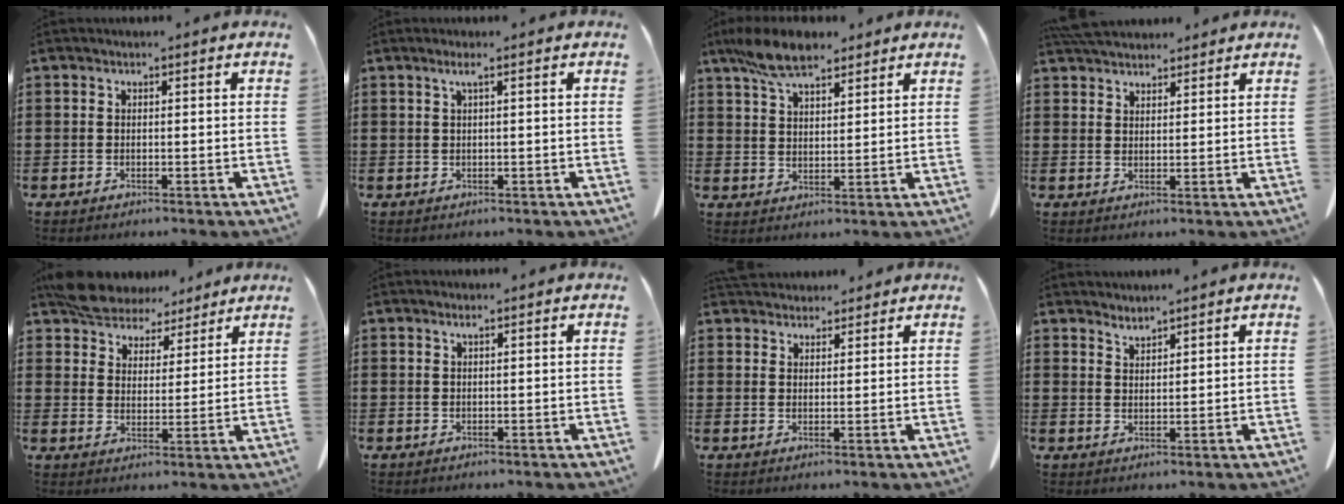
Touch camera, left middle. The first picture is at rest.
{"total": 1.4, "force": [0.6, -0.1, 1.3], "torque": [-0.026, -0.002, 0.011]}
{"total": 8.2, "force": [6.4, 2.8, 4.2], "torque": [-0.102, -0.006, 0.122]}
{"total": 4.4, "force": [4.2, 0.9, 0.9], "torque": [-0.029, -0.009, 0.083]}
{"total": 6.4, "force": [5.9, 2.3, 1.0], "torque": [-0.048, -0.016, 0.113]}
{"total": 0.8, "force": [0.5, 0.0, 0.6], "torque": [-0.013, -0.002, 0.011]}
{"total": 3.5, "force": [3.5, 0.8, 0.1], "torque": [-0.010, -0.009, 0.069]}
{"total": 2.1, "force": [2.1, -0.1, -0.1], "torque": [-0.004, -0.006, 0.041]}